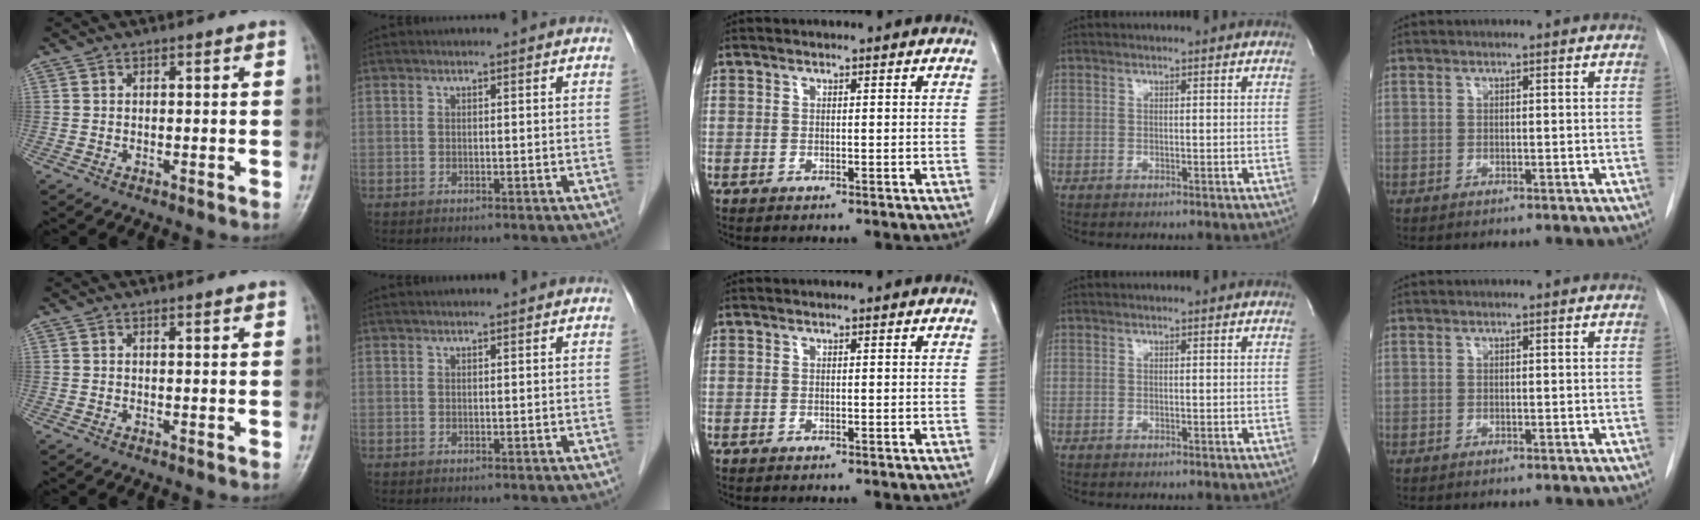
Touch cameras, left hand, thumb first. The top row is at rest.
{"thumb": {"total": 1.0, "force": [0.8, 0.1, 0.5], "torque": [-0.005, -0.003, 0.012]}, "index": {"total": 2.1, "force": [2.0, 0.1, 0.8], "torque": [-0.008, 0.026, 0.031]}}